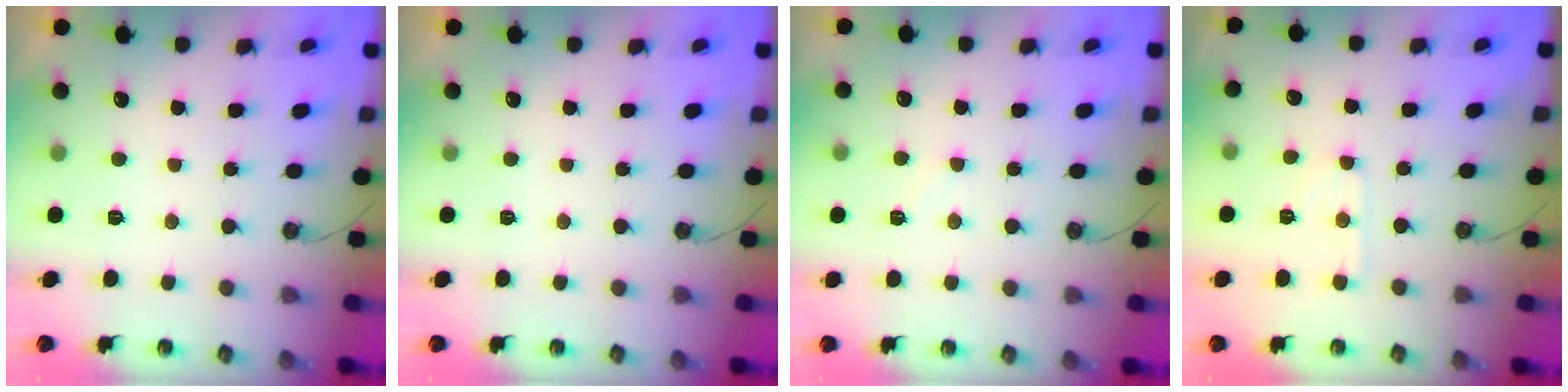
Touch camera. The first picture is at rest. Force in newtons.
{"total": 0.0}
{"total": 6.8, "press": 6.8, "slide": 0.6}
{"total": 3.4, "press": 3.3, "slide": 0.5}